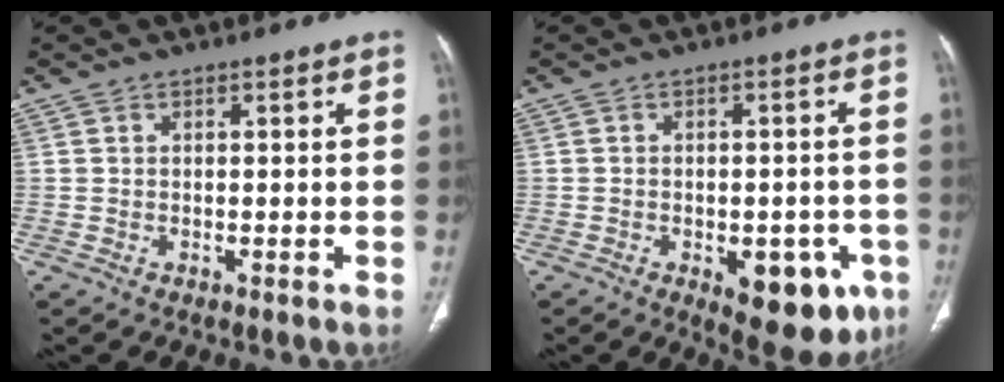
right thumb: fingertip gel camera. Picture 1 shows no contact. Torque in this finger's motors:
{"motor_torque": [1.23, 1.41, -0.08, 0.16, 0.26]}